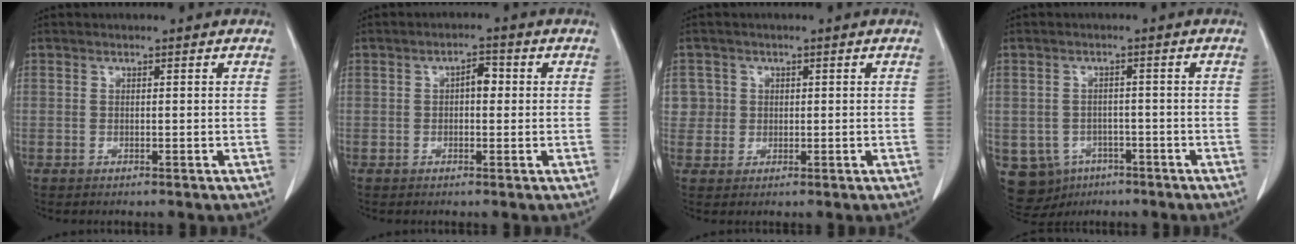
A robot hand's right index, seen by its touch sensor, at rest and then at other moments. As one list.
[{"total": 3.2, "force": [0.4, 1.7, 2.6], "torque": [-0.035, 0.013, 0.003]}, {"total": 3.5, "force": [1.0, 3.4, -0.2], "torque": [0.025, 0.005, 0.015]}, {"total": 8.3, "force": [-3.6, 7.2, 1.8], "torque": [-0.047, 0.008, -0.042]}]